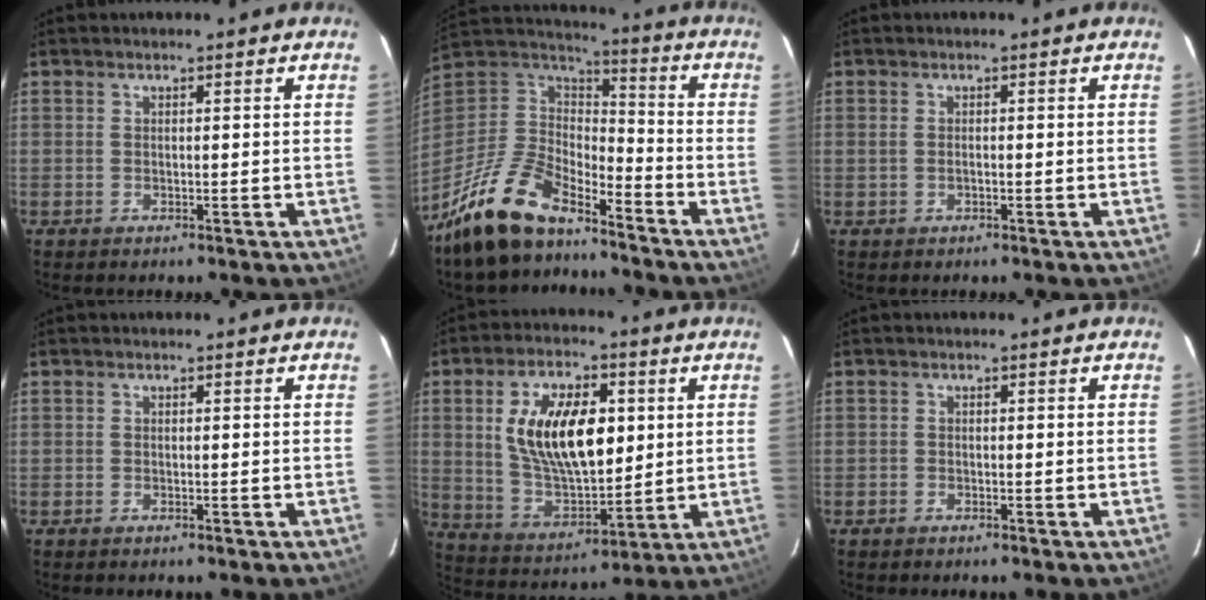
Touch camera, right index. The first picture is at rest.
{"total": 18.5, "force": [-13.9, 7.5, 9.7], "torque": [-0.219, -0.010, -0.258]}
{"total": 0.8, "force": [-0.2, 0.5, 0.6], "torque": [-0.013, 0.001, -0.003]}
{"total": 0.0}
{"total": 17.4, "force": [3.5, 8.8, 14.6], "torque": [-0.268, 0.008, 0.076]}
{"total": 0.7, "force": [-0.6, 0.4, 0.0], "torque": [-0.004, 0.002, -0.011]}